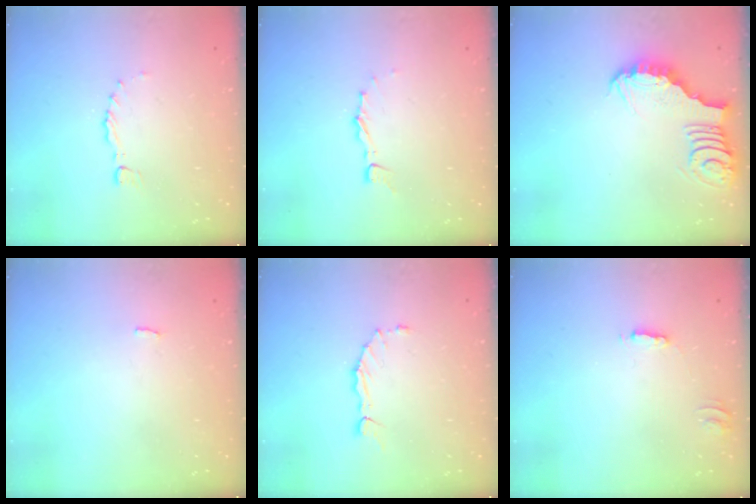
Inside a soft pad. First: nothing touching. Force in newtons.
{"total": 3.4, "press": 3.4, "slide": 0.2}
{"total": 4.0, "press": 4.0, "slide": 0.4}
{"total": 2.3, "press": 2.3, "slide": 0.2}
{"total": 1.6, "press": 1.6, "slide": 0.3}
{"total": 2.3, "press": 2.3, "slide": 0.2}